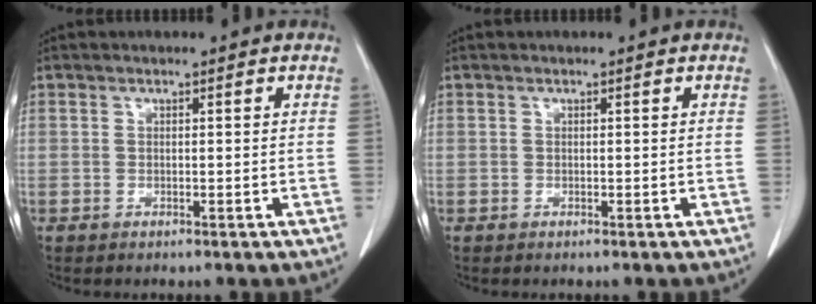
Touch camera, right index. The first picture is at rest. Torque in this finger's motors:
{"motor_torque": [0.00, 0.00, 0.00, 0.00]}